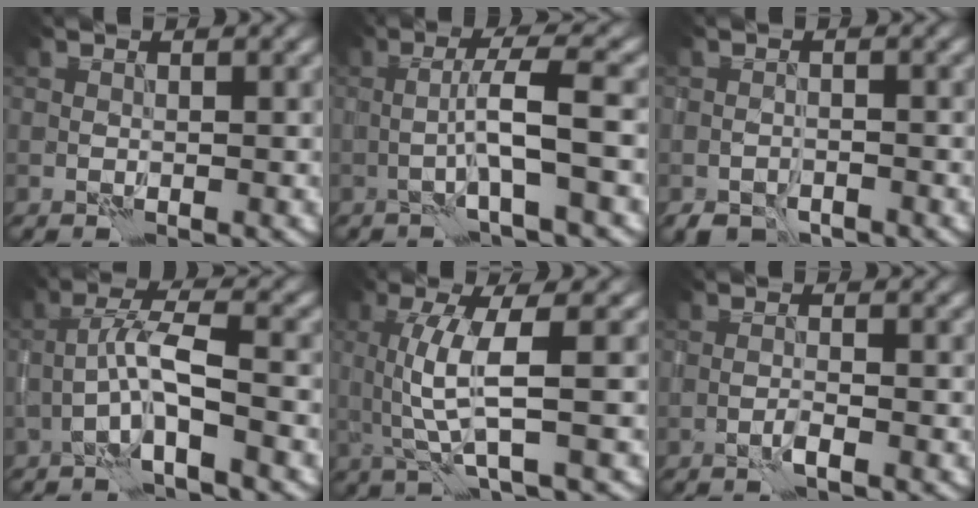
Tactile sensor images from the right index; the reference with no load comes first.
{"total": 3.5, "force": [-0.5, -0.8, 3.3], "torque": [-0.060, 0.016, -0.013]}
{"total": 2.3, "force": [-2.1, 1.0, 0.3], "torque": [-0.003, 0.000, -0.038]}
{"total": 4.0, "force": [-1.5, 0.2, 3.7], "torque": [-0.072, 0.017, -0.032]}
{"total": 4.1, "force": [1.0, 0.1, 4.0], "torque": [-0.089, -0.005, 0.025]}
{"total": 0.9, "force": [-0.6, -0.4, 0.5], "torque": [-0.011, 0.005, -0.014]}